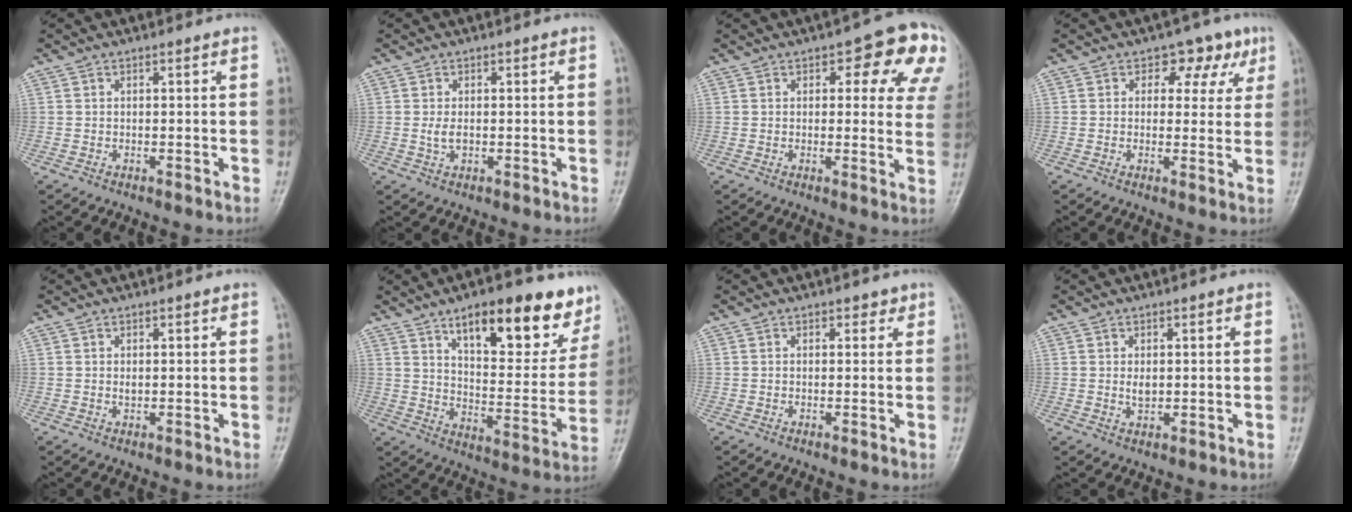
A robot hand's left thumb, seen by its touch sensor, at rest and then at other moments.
{"total": 2.2, "force": [-0.1, 1.2, 1.8], "torque": [-0.039, -0.002, -0.003]}
{"total": 13.2, "force": [5.9, 6.1, 10.2], "torque": [-0.062, -0.018, 0.056]}
{"total": 6.5, "force": [2.9, 4.7, 3.4], "torque": [0.004, -0.003, 0.029]}
{"total": 0.9, "force": [0.2, 0.6, 0.7], "torque": [-0.011, 0.001, 0.005]}
{"total": 20.7, "force": [13.0, 8.0, 13.9], "torque": [-0.136, -0.056, 0.194]}
{"total": 1.4, "force": [0.9, 1.0, 0.5], "torque": [0.008, -0.004, 0.008]}
{"total": 2.1, "force": [0.3, 1.3, 1.6], "torque": [-0.022, -0.005, 0.007]}